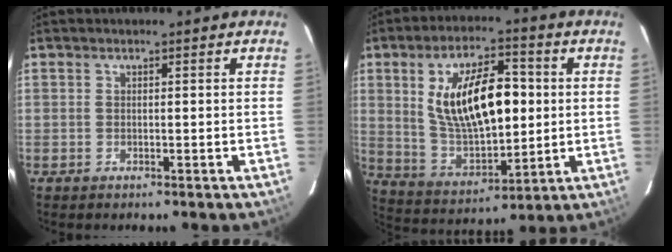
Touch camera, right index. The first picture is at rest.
{"total": 17.8, "force": [2.9, 8.1, 15.5], "torque": [-0.278, 0.008, 0.069]}